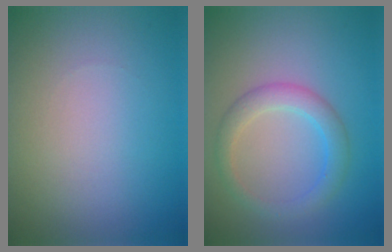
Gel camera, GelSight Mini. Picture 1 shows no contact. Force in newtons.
{"total": 2.9, "press": 2.9, "slide": 0.1}